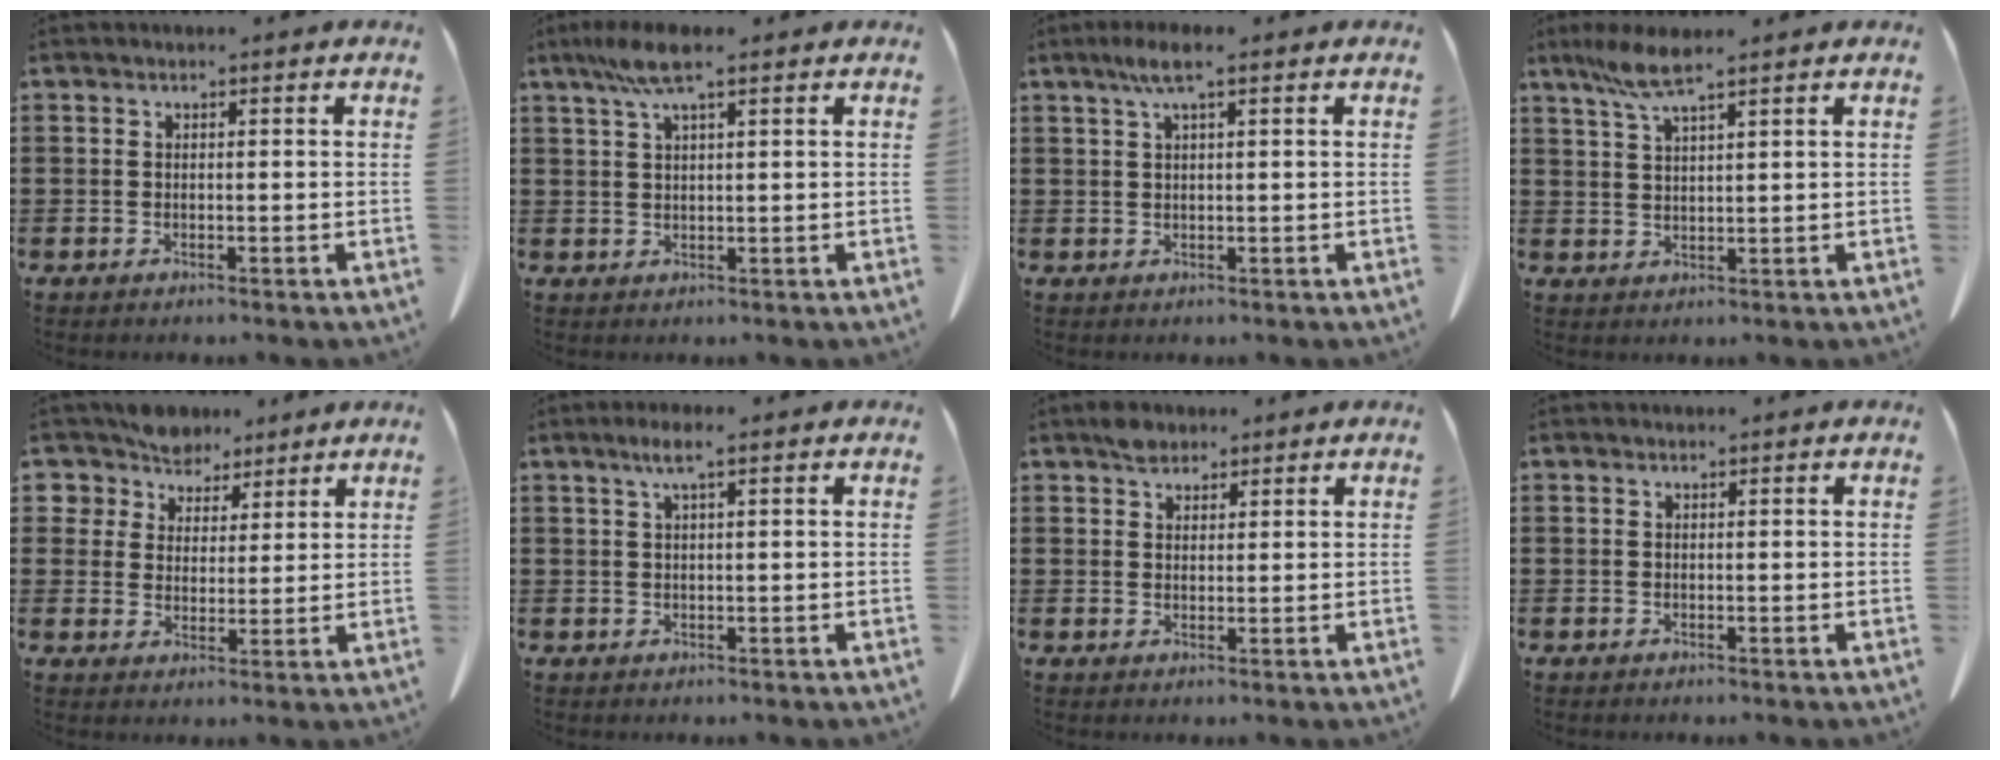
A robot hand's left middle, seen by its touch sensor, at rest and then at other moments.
{"total": 5.2, "force": [3.1, 0.8, 4.1], "torque": [-0.087, 0.004, 0.055]}
{"total": 3.3, "force": [1.8, 0.3, 2.8], "torque": [-0.059, 0.002, 0.030]}
{"total": 5.3, "force": [3.6, 0.5, 3.9], "torque": [-0.085, -0.001, 0.064]}
{"total": 6.8, "force": [5.9, 3.2, 0.0], "torque": [-0.042, -0.028, 0.113]}
{"total": 2.6, "force": [1.3, 0.1, 2.2], "torque": [-0.048, 0.000, 0.022]}
{"total": 2.7, "force": [2.2, 1.3, 0.7], "torque": [-0.012, 0.000, 0.041]}
{"total": 0.0}